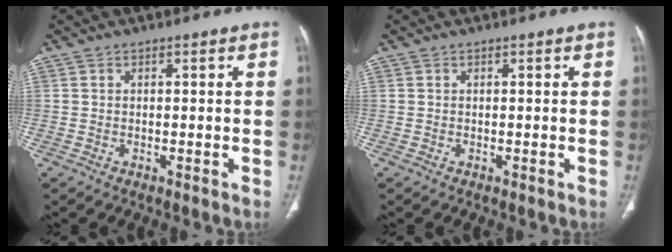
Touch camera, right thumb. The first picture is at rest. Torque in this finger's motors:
{"motor_torque": [0.02, 0.02, -0.03, 0.02, 0.02]}